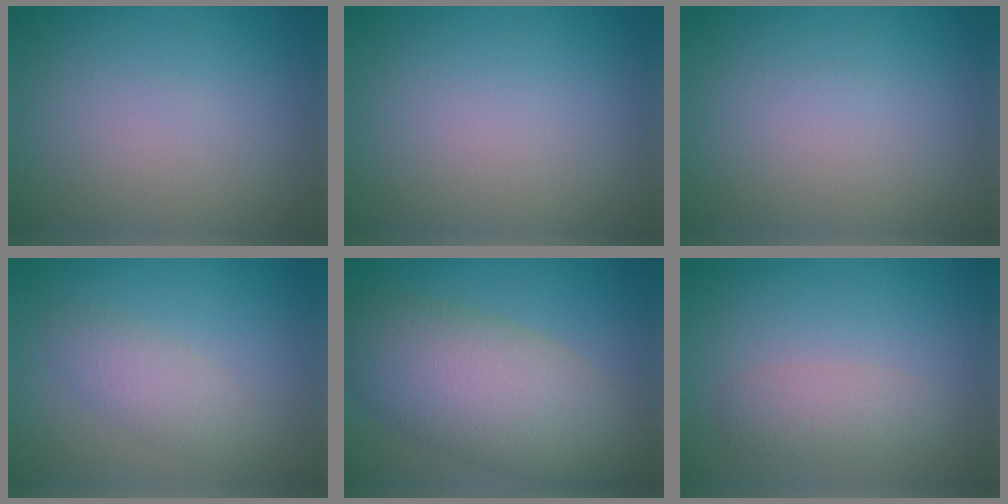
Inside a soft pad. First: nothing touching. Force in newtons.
{"total": 0.0}
{"total": 0.0}
{"total": 2.2, "press": 2.2, "slide": 0.2}
{"total": 8.7, "press": 8.7, "slide": 0.4}
{"total": 2.1, "press": 2.1, "slide": 0.2}